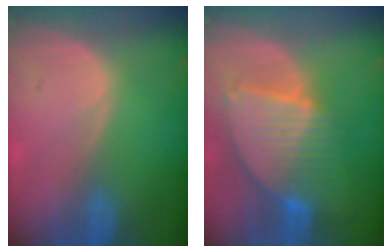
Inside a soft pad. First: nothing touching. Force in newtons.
{"total": 8.5, "press": 7.5, "slide": 4.1}